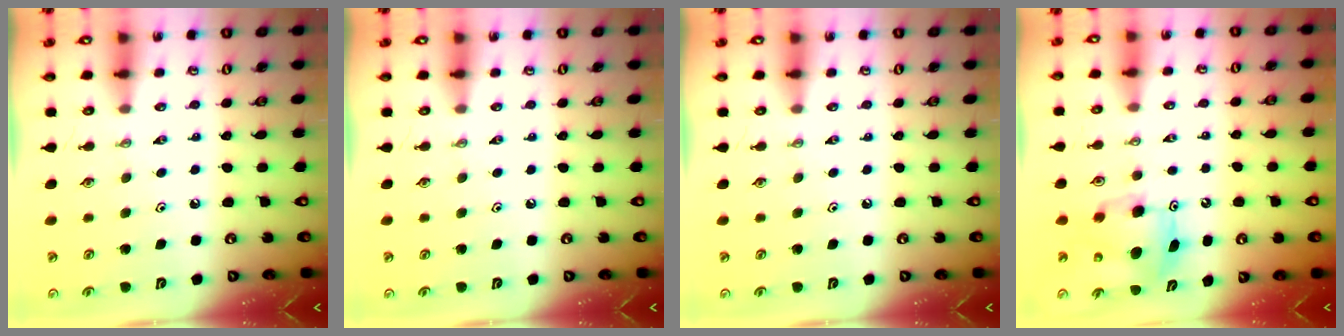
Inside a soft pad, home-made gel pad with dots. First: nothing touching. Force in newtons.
{"total": 0.0}
{"total": 0.0}
{"total": 8.2, "press": 8.2, "slide": 0.5}